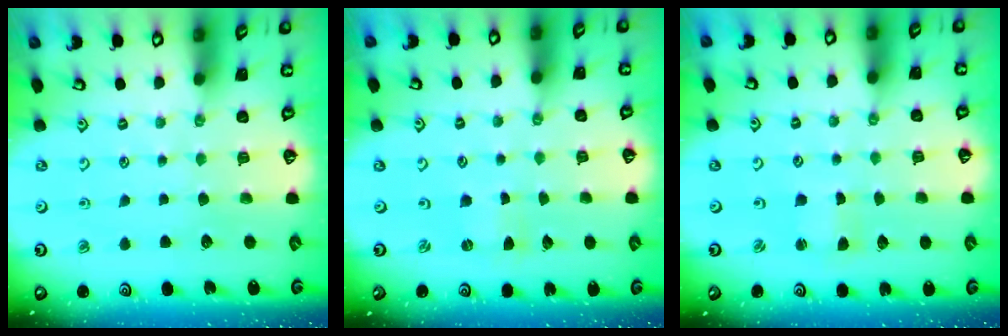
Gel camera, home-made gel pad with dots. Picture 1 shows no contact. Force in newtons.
{"total": 0.0}
{"total": 1.2, "press": 1.1, "slide": 0.3}